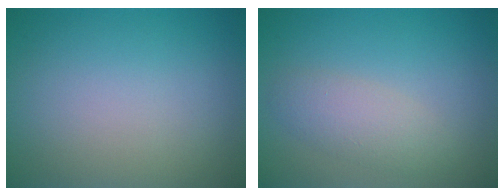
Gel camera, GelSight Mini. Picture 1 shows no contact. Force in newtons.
{"total": 2.6, "press": 2.6, "slide": 0.1}